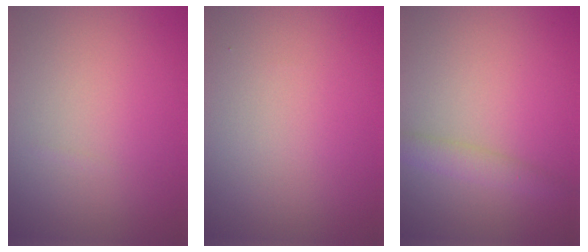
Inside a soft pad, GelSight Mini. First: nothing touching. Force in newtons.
{"total": 0.0}
{"total": 1.8, "press": 1.8, "slide": 0.0}